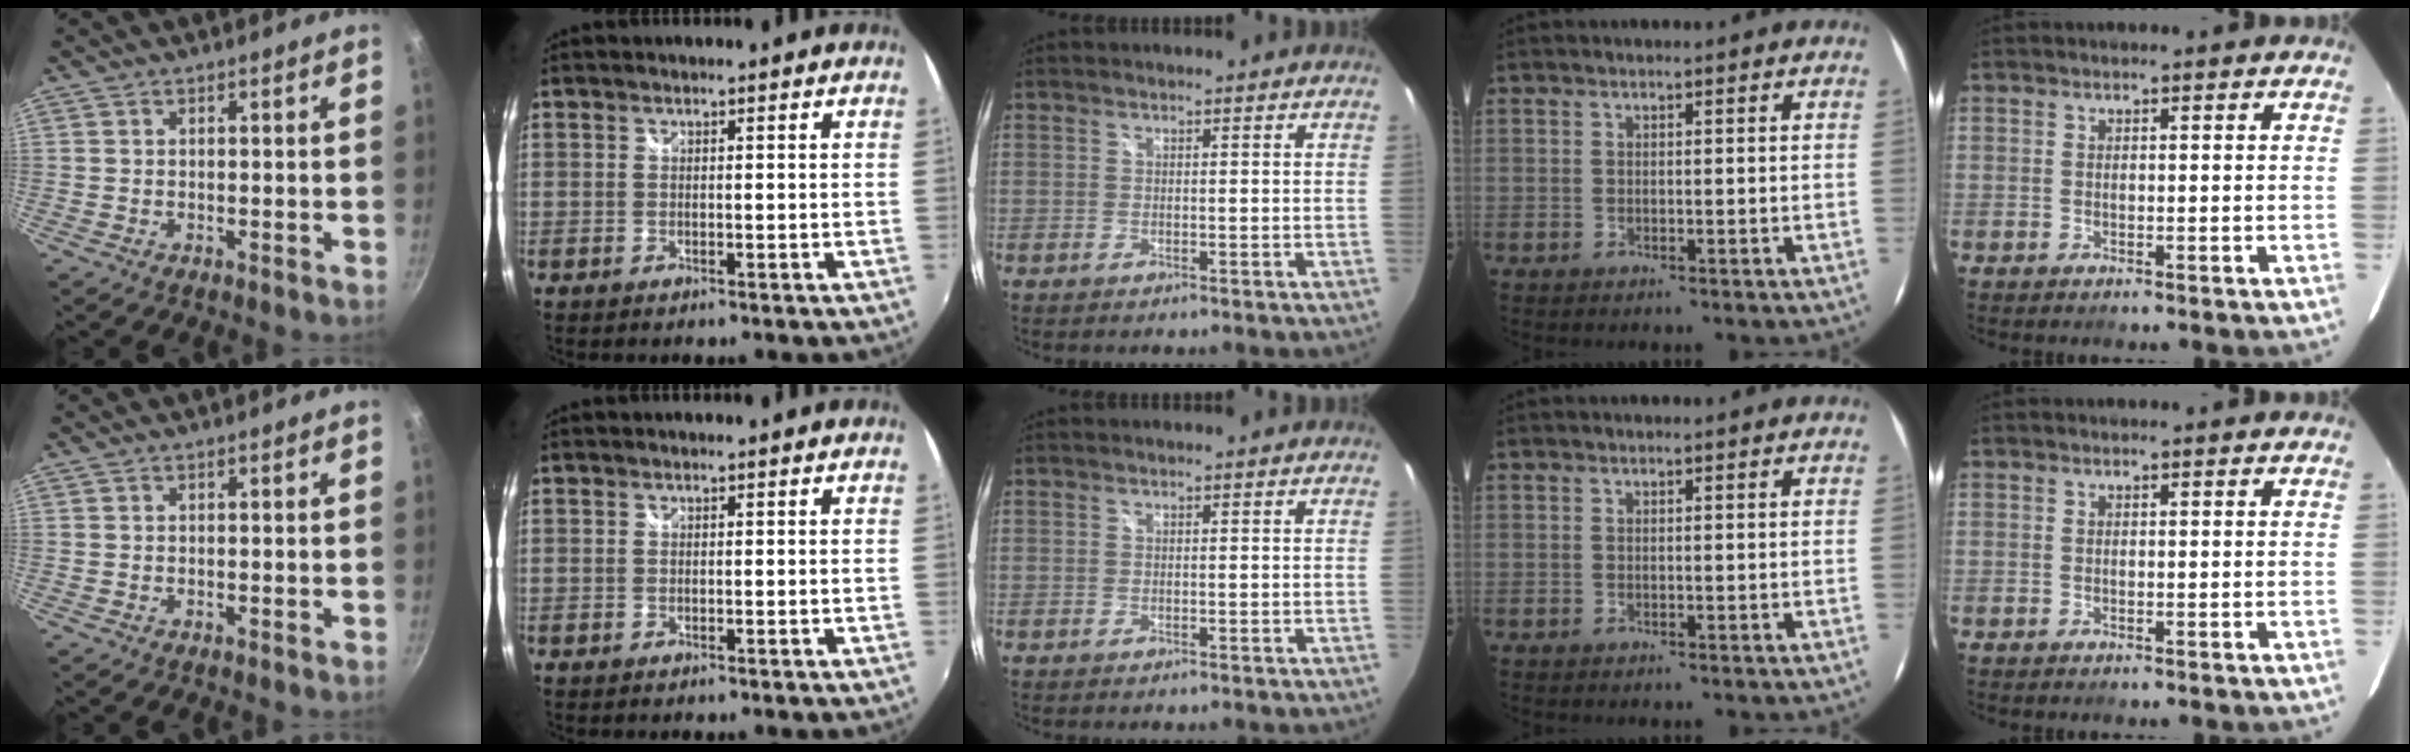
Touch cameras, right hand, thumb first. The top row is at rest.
{}